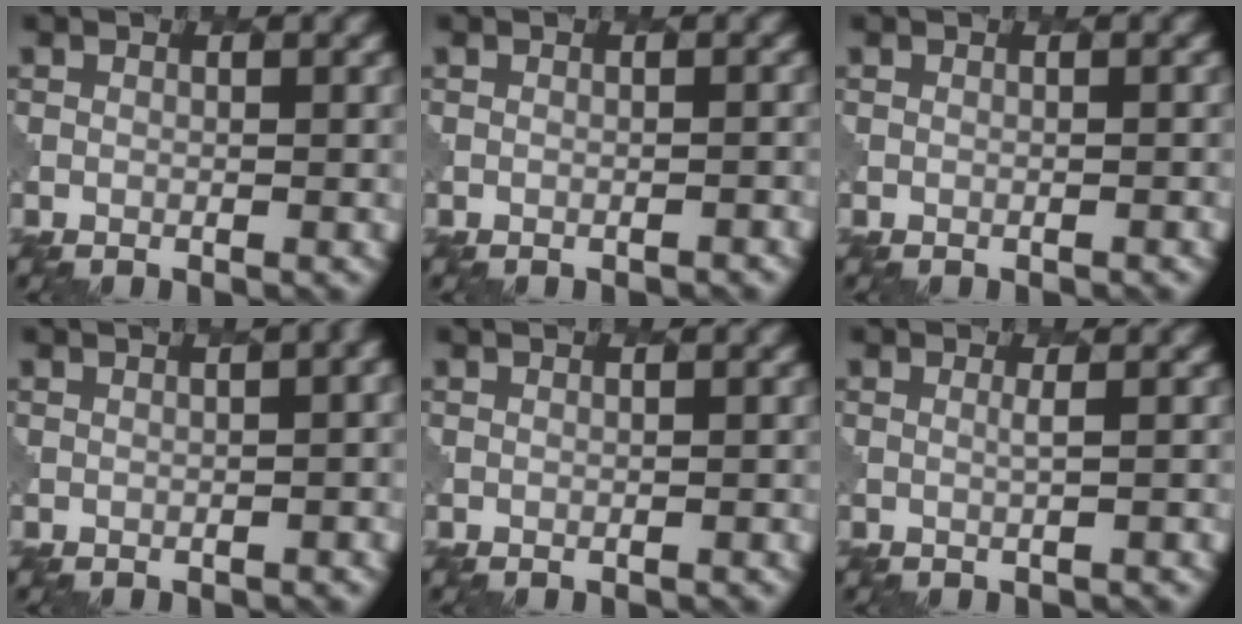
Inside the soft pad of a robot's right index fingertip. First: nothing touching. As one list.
[{"total": 1.1, "force": [-1.1, 0.2, 0.3], "torque": [0.006, 0.002, -0.014]}, {"total": 0.6, "force": [-0.6, 0.1, 0.2], "torque": [0.003, 0.000, -0.007]}, {"total": 5.4, "force": [-0.6, 2.4, 4.7], "torque": [-0.012, 0.019, -0.002]}, {"total": 0.7, "force": [-0.5, 0.2, 0.4], "torque": [0.000, -0.002, -0.007]}, {"total": 1.0, "force": [0.3, 0.2, 0.9], "torque": [-0.009, 0.000, 0.000]}]